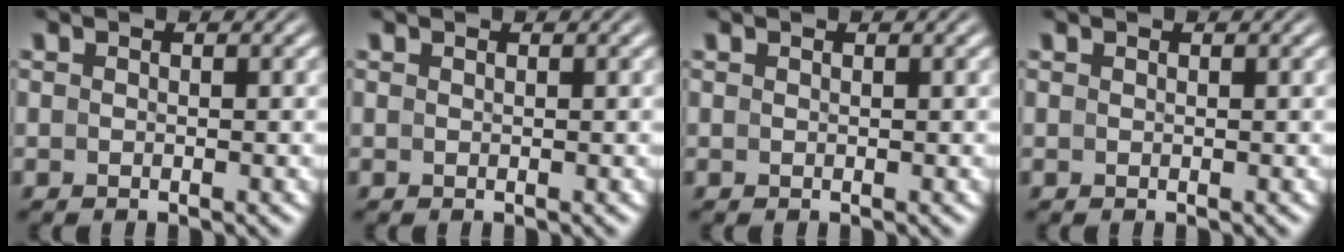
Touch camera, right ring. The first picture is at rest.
{"total": 0.0}
{"total": 0.0}
{"total": 0.0}